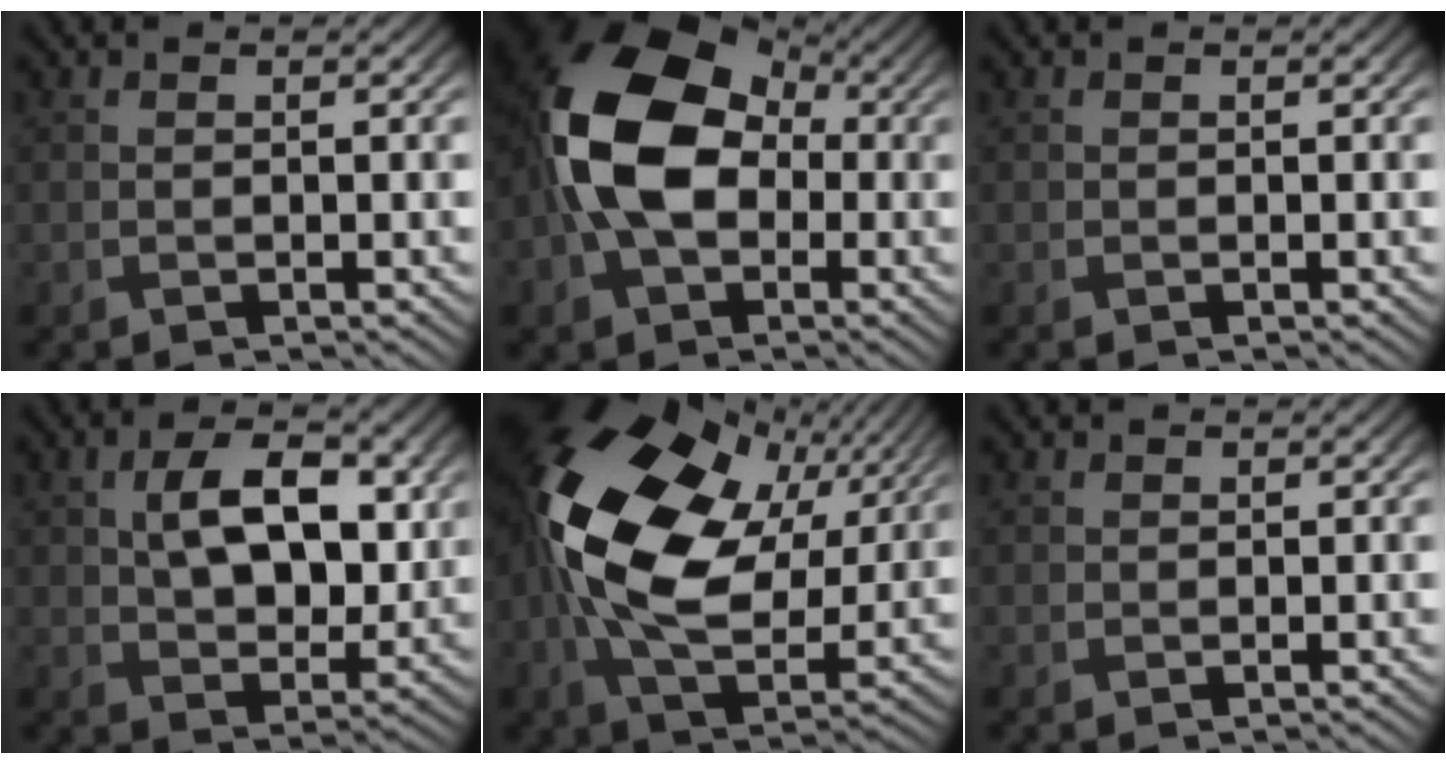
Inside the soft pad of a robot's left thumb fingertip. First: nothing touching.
{"total": 15.3, "force": [-0.2, 10.4, 11.2], "torque": [-0.234, 0.012, -0.016]}
{"total": 0.0}
{"total": 9.5, "force": [2.0, 5.5, 7.5], "torque": [-0.130, 0.006, 0.033]}
{"total": 19.5, "force": [4.4, 12.2, 14.5], "torque": [-0.316, 0.010, 0.075]}
{"total": 1.0, "force": [0.3, 0.9, -0.1], "torque": [0.006, -0.002, 0.002]}